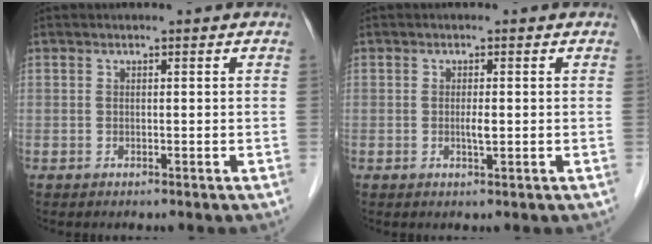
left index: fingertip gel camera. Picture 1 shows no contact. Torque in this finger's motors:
{"motor_torque": [0.23, 0.11, 0.03, 0.01]}